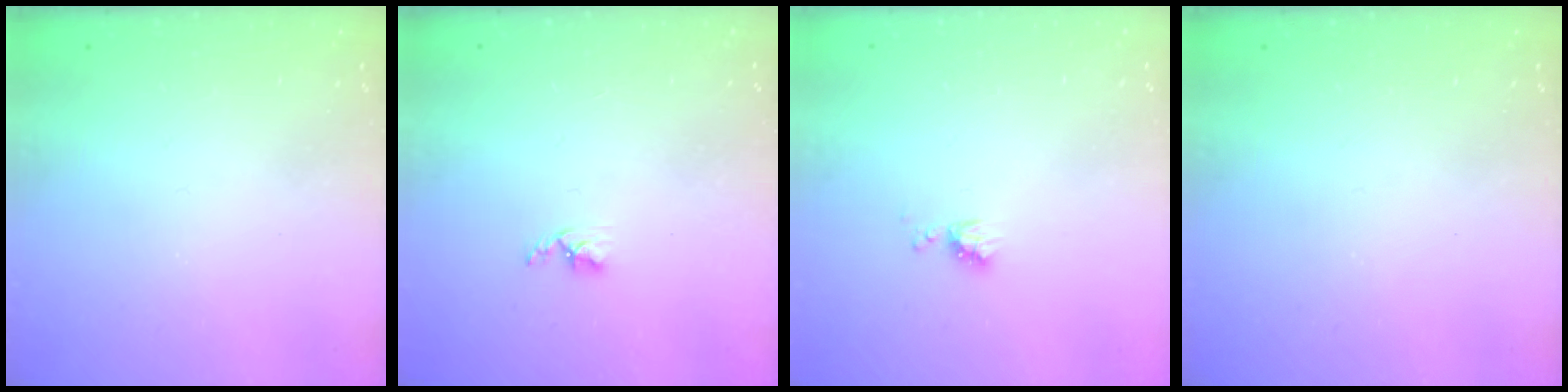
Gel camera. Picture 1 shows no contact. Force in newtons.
{"total": 2.7, "press": 2.7, "slide": 0.5}
{"total": 4.9, "press": 4.8, "slide": 0.8}
{"total": 0.0}